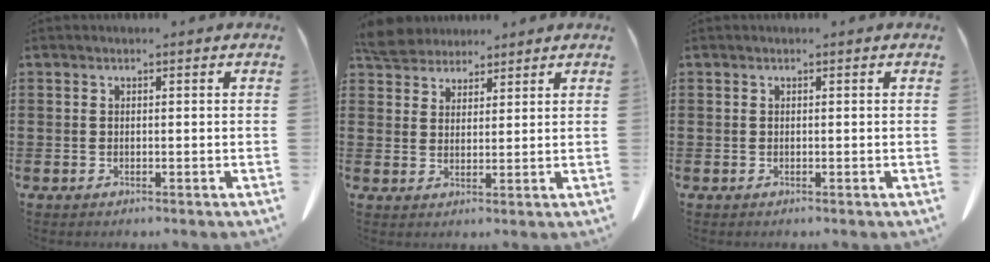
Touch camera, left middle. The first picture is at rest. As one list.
[{"total": 5.1, "force": [4.7, 1.7, 1.0], "torque": [-0.039, -0.007, 0.091]}, {"total": 0.0}]